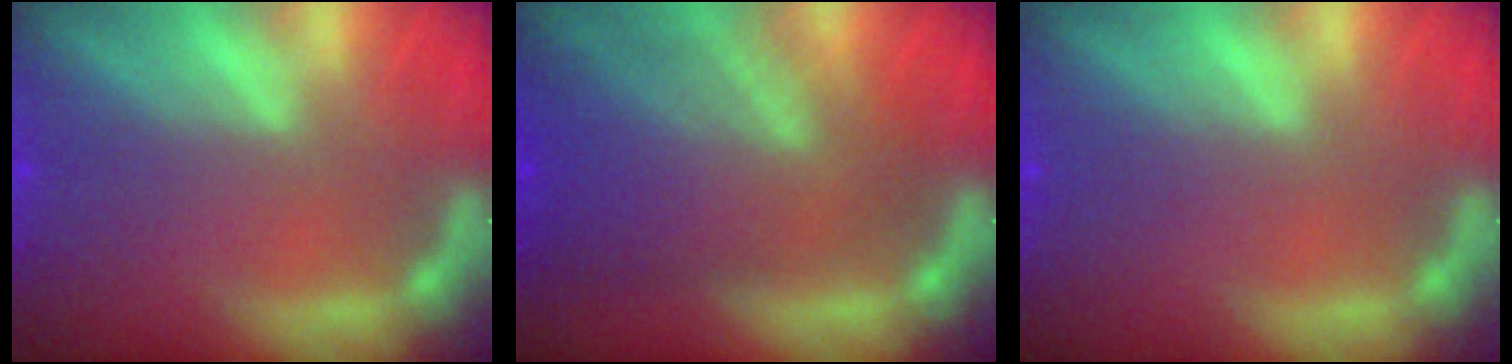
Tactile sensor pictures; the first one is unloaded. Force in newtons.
{"total": 9.0}
{"total": 0.0}